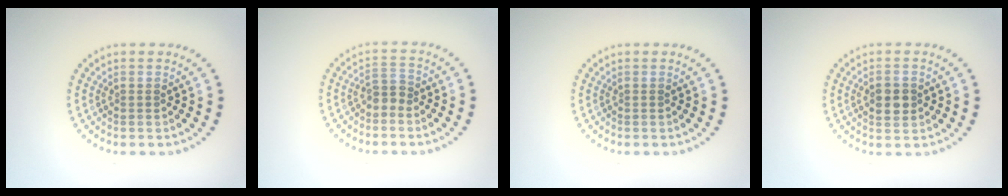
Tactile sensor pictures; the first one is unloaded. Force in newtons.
{"total": 1.8, "press": 1.4, "slide": 1.2}
{"total": 0.0}
{"total": 2.9, "press": 2.9, "slide": 0.0}